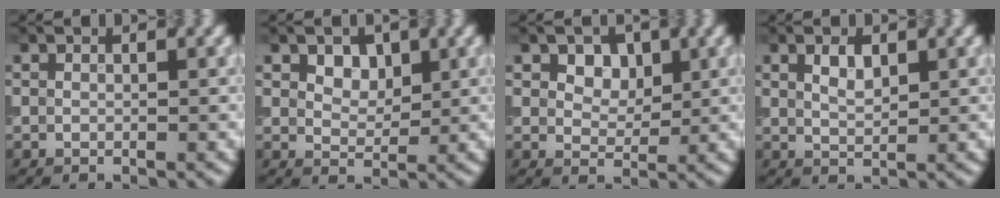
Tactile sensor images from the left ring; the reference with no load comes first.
{"total": 2.2, "force": [1.0, 1.5, 1.2], "torque": [-0.019, -0.005, 0.015]}
{"total": 2.8, "force": [1.2, 2.0, 1.6], "torque": [-0.027, -0.006, 0.017]}
{"total": 1.9, "force": [0.9, 0.9, 1.4], "torque": [-0.028, 0.000, 0.020]}